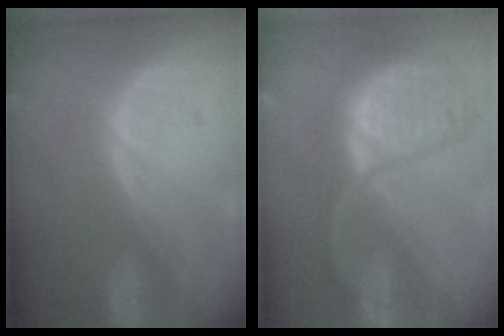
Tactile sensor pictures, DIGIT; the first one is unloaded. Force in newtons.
{"total": 10.0, "press": 9.3, "slide": 3.7}